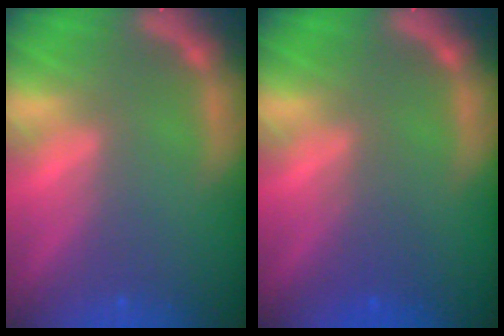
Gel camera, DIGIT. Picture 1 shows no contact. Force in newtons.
{"total": 2.0}